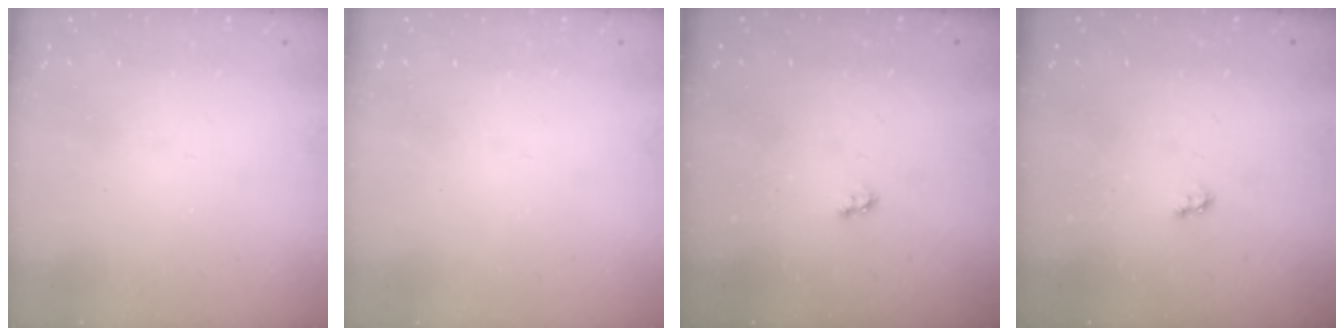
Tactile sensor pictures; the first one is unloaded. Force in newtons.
{"total": 0.0}
{"total": 2.7, "press": 2.7, "slide": 0.4}
{"total": 2.7, "press": 2.7, "slide": 0.4}